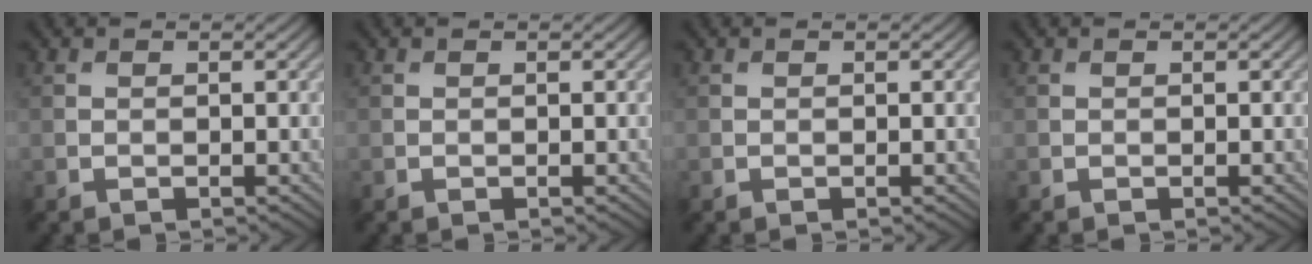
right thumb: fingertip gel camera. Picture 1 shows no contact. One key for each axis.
{"total": 0.0}
{"total": 0.0}
{"total": 0.0}